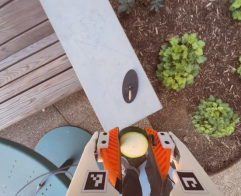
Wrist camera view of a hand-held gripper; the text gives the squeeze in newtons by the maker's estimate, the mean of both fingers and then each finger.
{"total": 13.1, "left": 13.0, "right": 13.3}